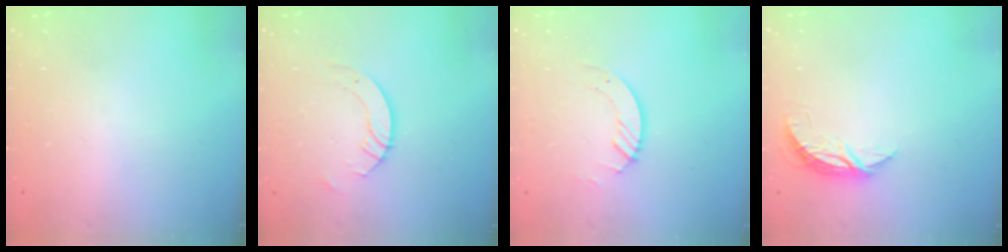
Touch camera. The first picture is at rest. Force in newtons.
{"total": 3.5, "press": 3.5, "slide": 0.3}
{"total": 3.3, "press": 3.3, "slide": 0.1}
{"total": 5.2, "press": 5.2, "slide": 0.3}